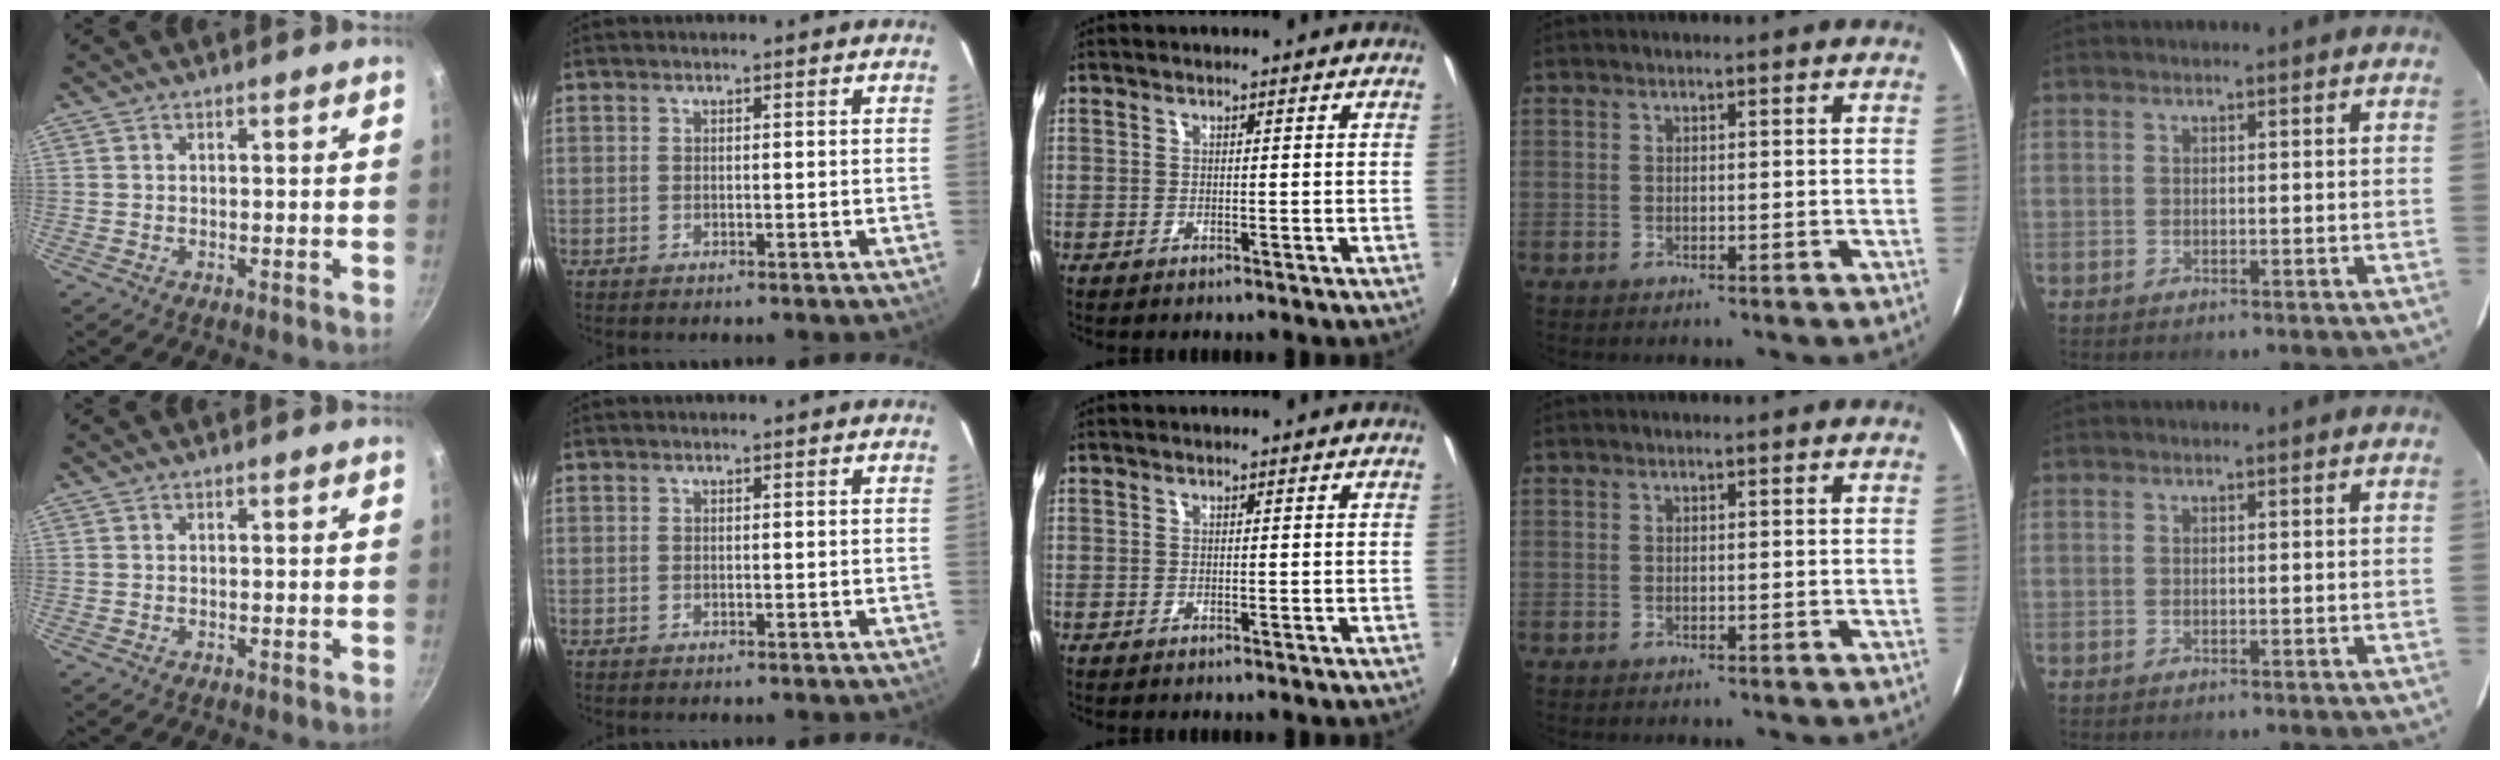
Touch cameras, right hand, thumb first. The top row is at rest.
{}